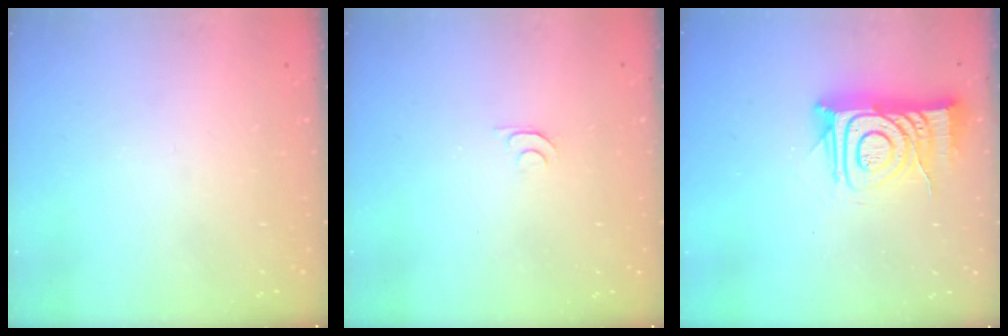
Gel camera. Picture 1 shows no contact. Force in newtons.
{"total": 4.8, "press": 4.7, "slide": 0.6}
{"total": 14.8, "press": 14.7, "slide": 1.0}